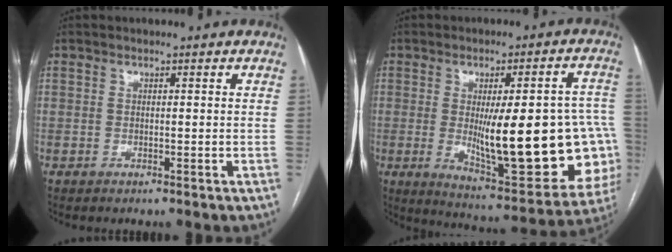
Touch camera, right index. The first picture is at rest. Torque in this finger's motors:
{"motor_torque": [2.08, 0.06, 1.06, 0.21]}